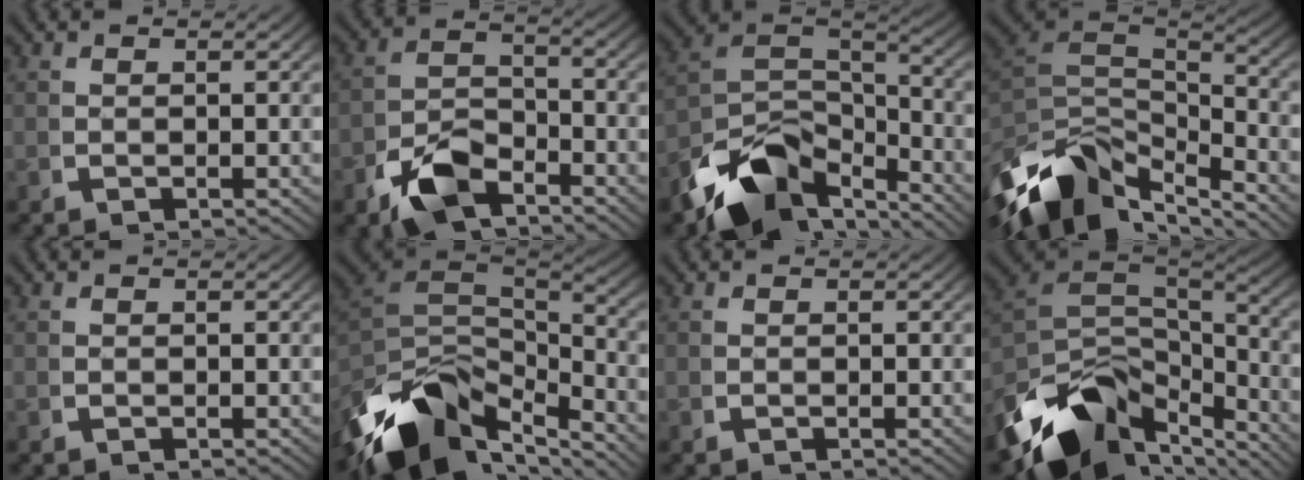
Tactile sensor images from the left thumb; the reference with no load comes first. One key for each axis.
{"total": 6.6, "fx": -4.0, "fy": 4.0, "fz": 3.4, "tx": -0.059, "ty": -0.021, "tz": -0.065}
{"total": 11.5, "fx": -3.8, "fy": 7.1, "fz": 8.2, "tx": -0.168, "ty": -0.041, "tz": -0.056}
{"total": 13.8, "fx": -4.3, "fy": 9.1, "fz": 9.4, "tx": -0.220, "ty": -0.053, "tz": -0.045}
{"total": 0.0}
{"total": 15.3, "fx": -4.9, "fy": 9.6, "fz": 10.8, "tx": -0.242, "ty": -0.056, "tz": -0.055}
{"total": 0.0}
{"total": 13.9, "fx": -4.2, "fy": 8.7, "fz": 9.9, "tx": -0.214, "ty": -0.054, "tz": -0.050}